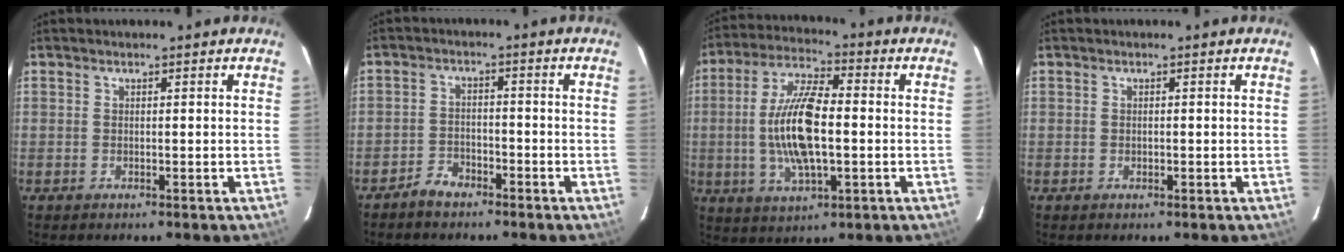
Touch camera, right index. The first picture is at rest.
{"total": 3.9, "force": [-3.3, 1.8, 1.1], "torque": [-0.040, 0.010, -0.060]}
{"total": 14.1, "force": [-1.3, 4.7, 13.2], "torque": [-0.267, 0.004, -0.023]}
{"total": 0.5, "force": [-0.1, 0.3, 0.4], "torque": [-0.008, 0.001, -0.002]}